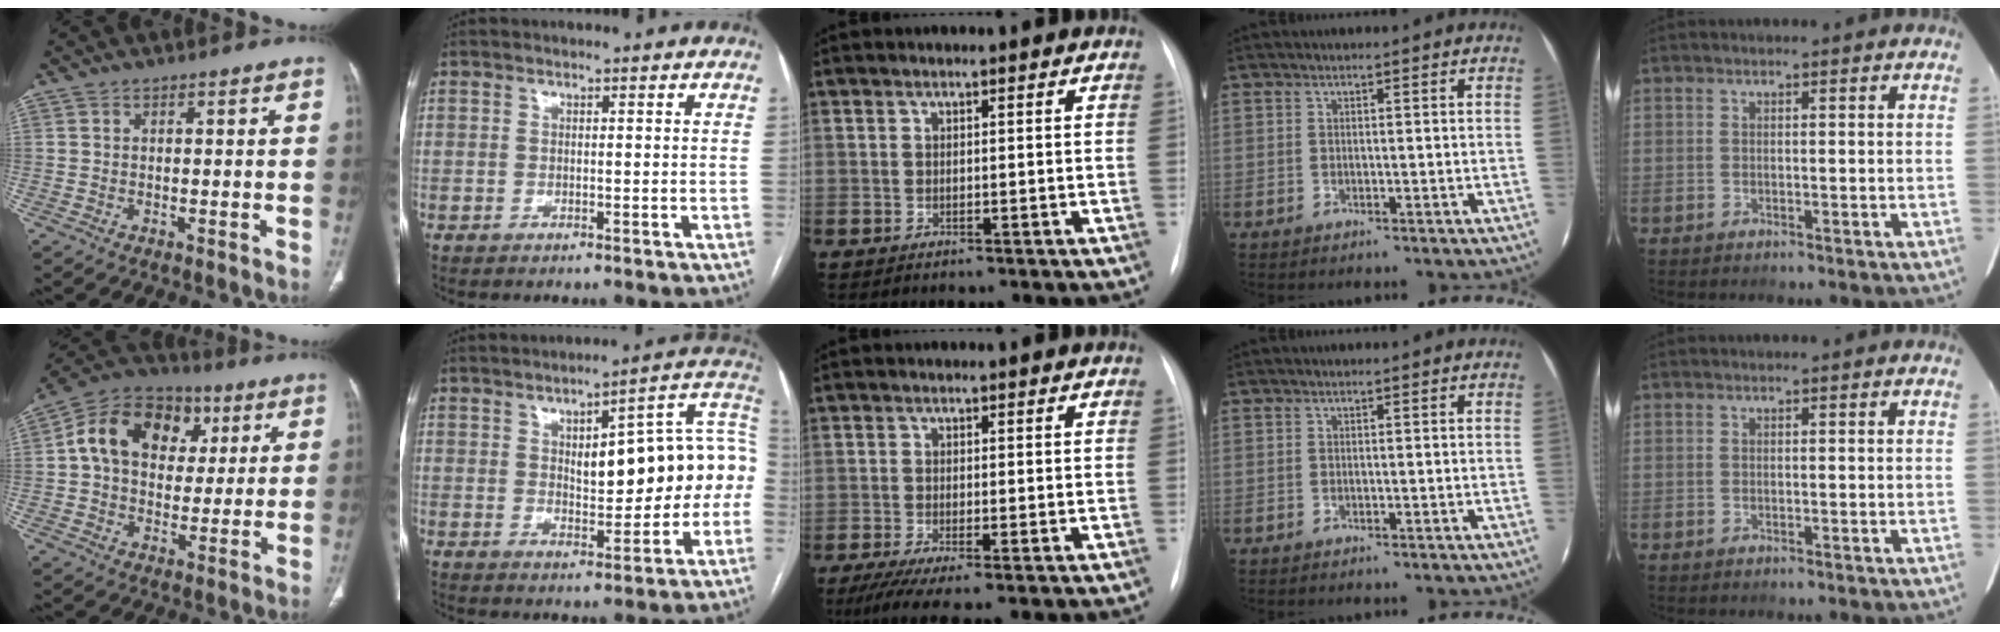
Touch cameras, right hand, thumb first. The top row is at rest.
{"thumb": {"total": 16.6, "force": [4.3, 12.5, 10.1], "torque": [-0.140, 0.016, 0.063]}, "index": {"total": 15.2, "force": [0.4, 4.7, 14.4], "torque": [-0.191, 0.043, 0.014]}, "middle": {"total": 5.3, "force": [-3.2, 0.8, 4.1], "torque": [-0.072, -0.018, -0.057]}}